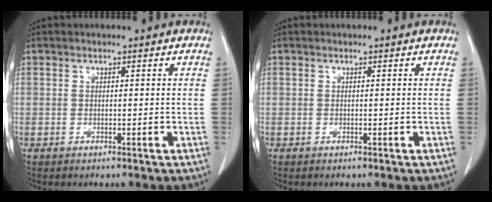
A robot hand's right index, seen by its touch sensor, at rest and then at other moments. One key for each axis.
{"total": 0.0}